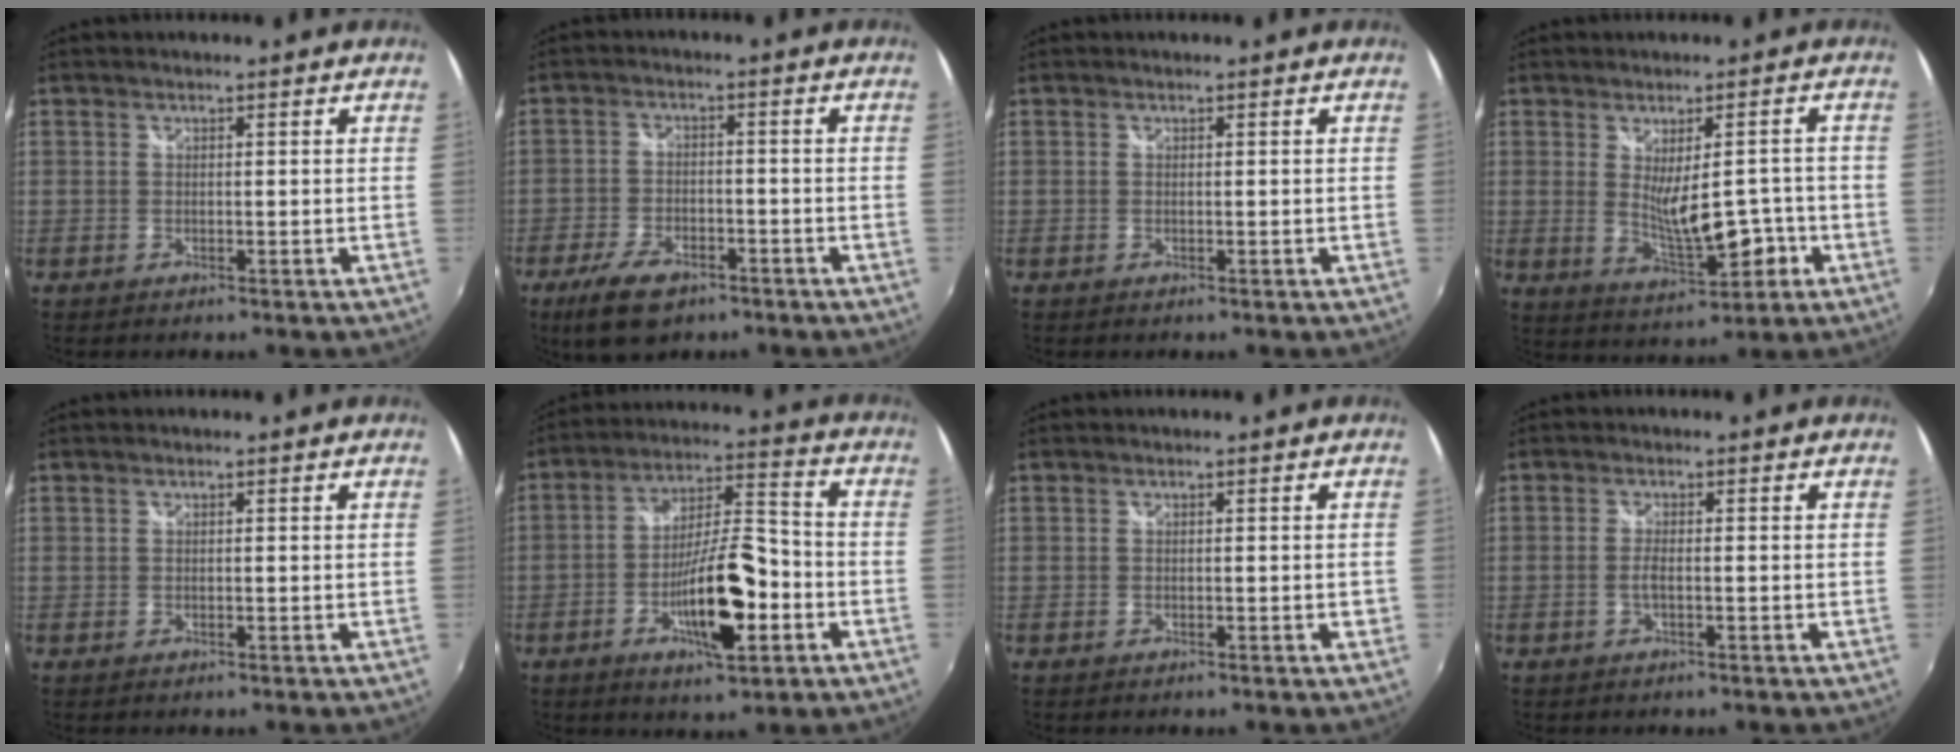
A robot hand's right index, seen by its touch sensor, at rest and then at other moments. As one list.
[{"total": 9.2, "force": [-6.2, 4.4, 5.3], "torque": [-0.135, -0.015, -0.107]}, {"total": 0.0}, {"total": 8.7, "force": [-1.7, 3.3, 7.9], "torque": [-0.135, -0.020, -0.011]}, {"total": 0.0}, {"total": 14.4, "force": [-5.1, 4.3, 12.7], "torque": [-0.226, 0.000, -0.082]}, {"total": 0.7, "force": [-0.2, 0.3, 0.6], "torque": [-0.004, 0.003, -0.003]}, {"total": 1.5, "force": [-0.5, 0.2, 1.4], "torque": [-0.030, -0.002, -0.010]}]